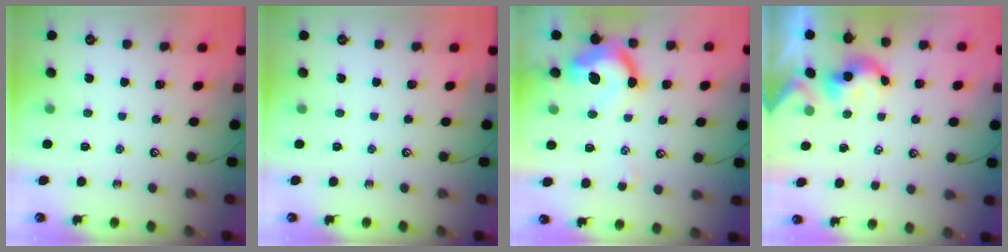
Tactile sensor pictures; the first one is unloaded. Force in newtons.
{"total": 0.0}
{"total": 8.6, "press": 8.5, "slide": 1.5}
{"total": 1.2, "press": 1.1, "slide": 0.3}